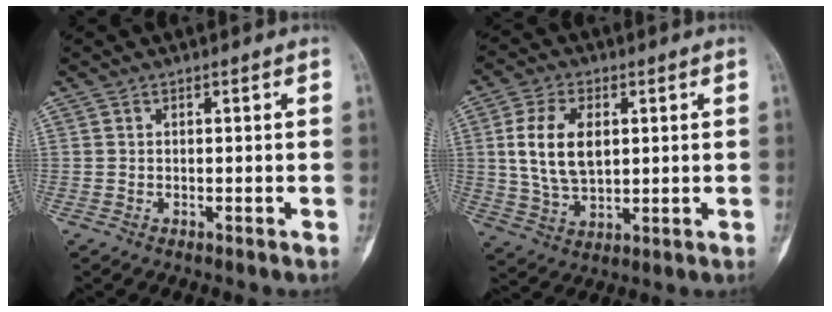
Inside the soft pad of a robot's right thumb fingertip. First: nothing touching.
{"total": 11.1, "force": [2.1, 6.6, 8.7], "torque": [-0.162, -0.008, 0.044]}